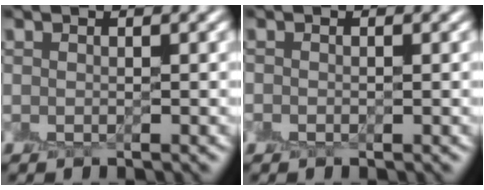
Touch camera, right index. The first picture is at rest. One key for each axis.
{"total": 0.5, "fx": -0.2, "fy": 0.4, "fz": 0.2, "tx": -0.005, "ty": 0.000, "tz": -0.005}